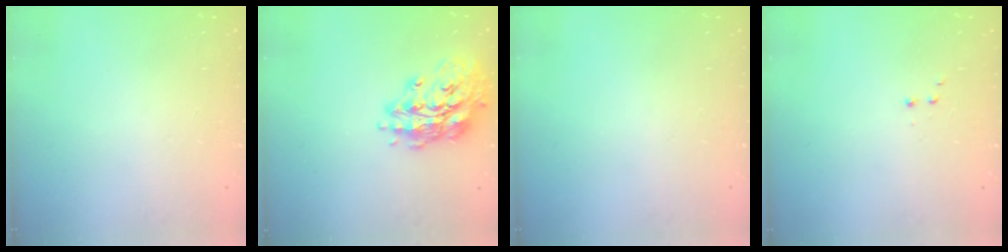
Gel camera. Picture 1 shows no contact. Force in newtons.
{"total": 16.1, "press": 15.9, "slide": 2.1}
{"total": 0.0}
{"total": 1.9, "press": 1.8, "slide": 0.5}